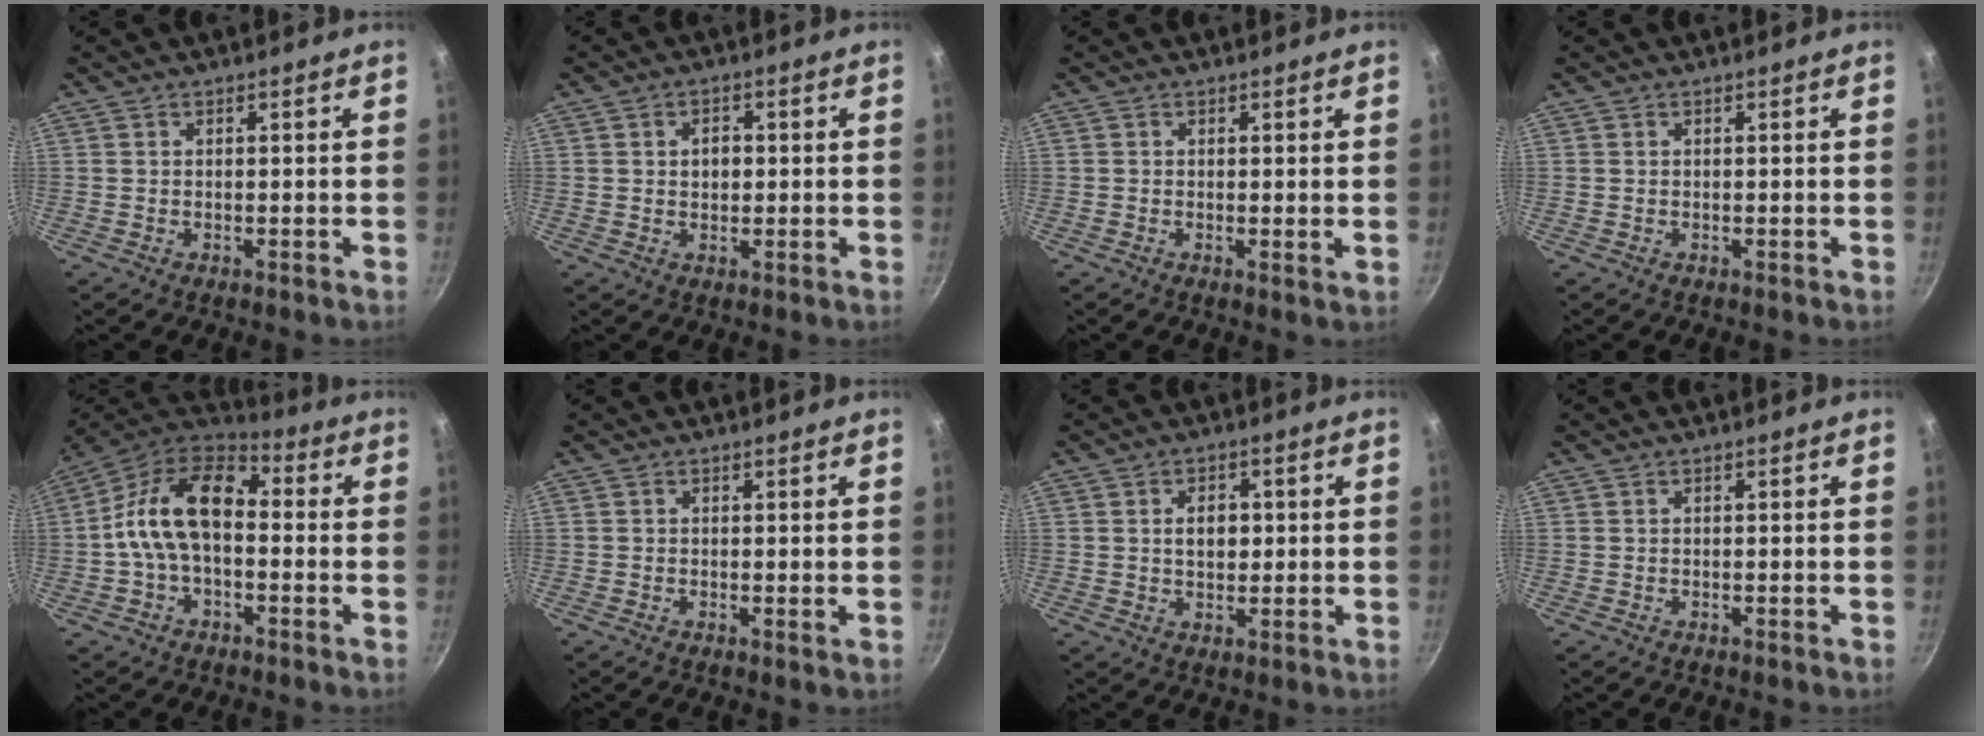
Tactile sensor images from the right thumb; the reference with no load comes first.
{"total": 3.2, "force": [0.3, 2.3, 2.2], "torque": [-0.024, 0.003, 0.005]}
{"total": 0.6, "force": [0.2, 0.2, 0.5], "torque": [-0.007, -0.008, 0.000]}
{"total": 0.0}
{"total": 14.8, "force": [-0.6, 9.1, 11.7], "torque": [-0.190, 0.044, -0.031]}
{"total": 0.0}
{"total": 4.7, "force": [0.6, 3.1, 3.4], "torque": [-0.037, 0.001, 0.008]}
{"total": 0.0}